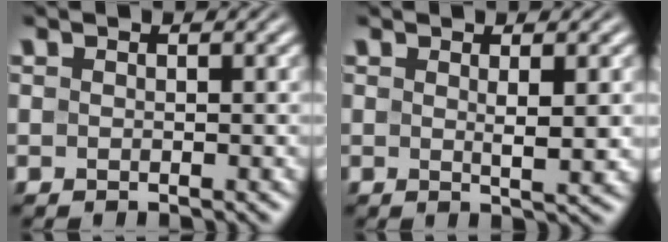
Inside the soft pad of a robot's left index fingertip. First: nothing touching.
{"total": 2.4, "force": [0.6, 0.4, 2.3], "torque": [-0.034, -0.003, 0.009]}